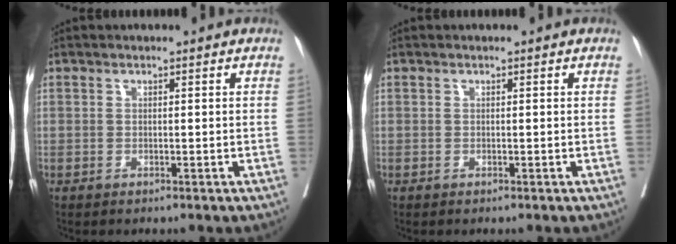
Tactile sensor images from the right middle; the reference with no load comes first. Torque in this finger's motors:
{"motor_torque": [0.11, -0.36, 0.05, 0.00]}